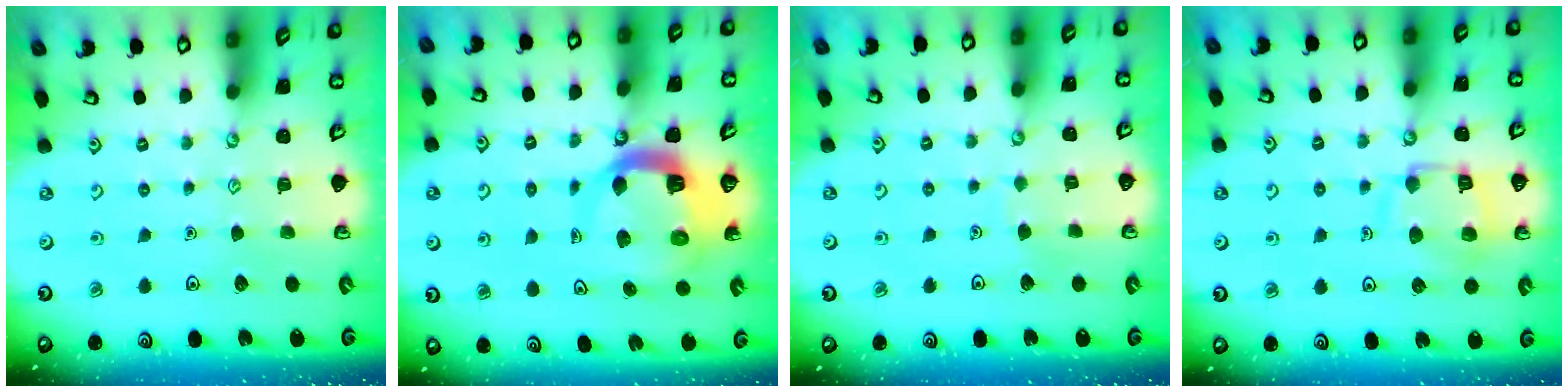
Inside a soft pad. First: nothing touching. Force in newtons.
{"total": 9.6, "press": 9.6, "slide": 1.3}
{"total": 2.7, "press": 2.7, "slide": 0.1}
{"total": 13.0, "press": 13.0, "slide": 1.3}